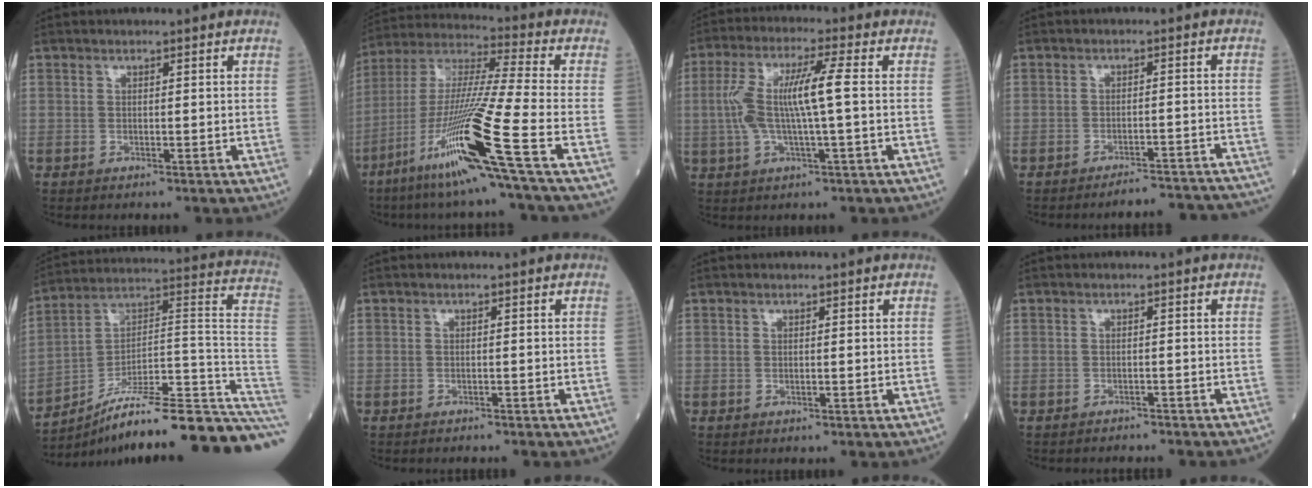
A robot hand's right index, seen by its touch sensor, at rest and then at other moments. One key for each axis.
{"total": 19.3, "fx": -9.1, "fy": -2.2, "fz": 16.9, "tx": -0.357, "ty": -0.038, "tz": -0.178}
{"total": 9.2, "fx": 0.2, "fy": 0.6, "fz": 9.2, "tx": -0.191, "ty": 0.017, "tz": 0.000}
{"total": 12.8, "fx": -12.5, "fy": 1.1, "fz": 2.5, "tx": -0.007, "ty": 0.018, "tz": -0.142}
{"total": 26.6, "fx": -21.2, "fy": 0.8, "fz": 16.1, "tx": -0.126, "ty": 0.044, "tz": -0.319}
{"total": 2.3, "fx": -2.2, "fy": 0.3, "fz": 0.6, "tx": -0.014, "ty": -0.003, "tz": -0.027}
{"total": 0.0}
{"total": 5.0, "fx": -4.7, "fy": 1.0, "fz": 1.4, "tx": -0.019, "ty": -0.005, "tz": -0.055}